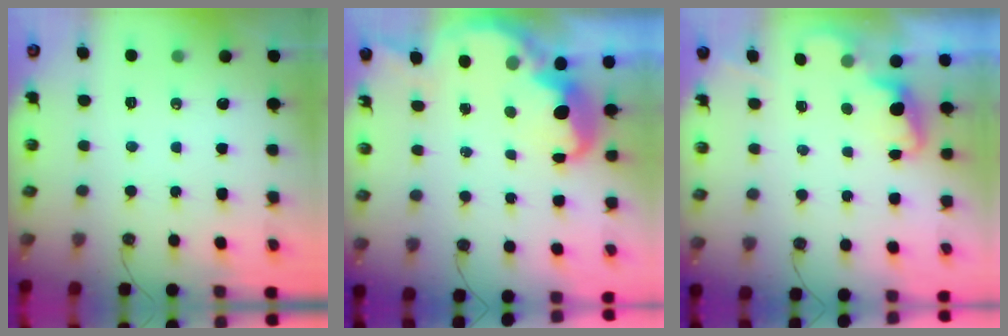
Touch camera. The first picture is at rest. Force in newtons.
{"total": 5.5, "press": 5.5, "slide": 0.5}
{"total": 2.0, "press": 1.8, "slide": 0.9}